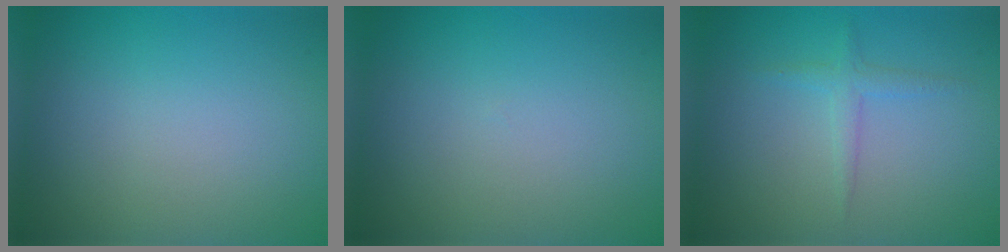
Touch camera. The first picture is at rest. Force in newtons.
{"total": 0.0}
{"total": 1.4, "press": 1.4, "slide": 0.0}